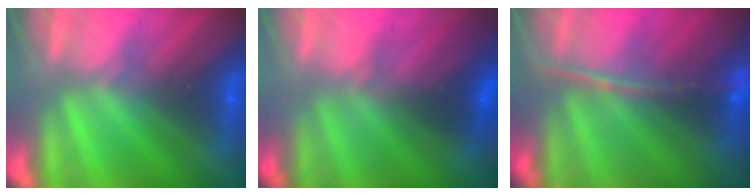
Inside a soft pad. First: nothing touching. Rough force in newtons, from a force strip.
{"total": 2.2}
{"total": 1.6}